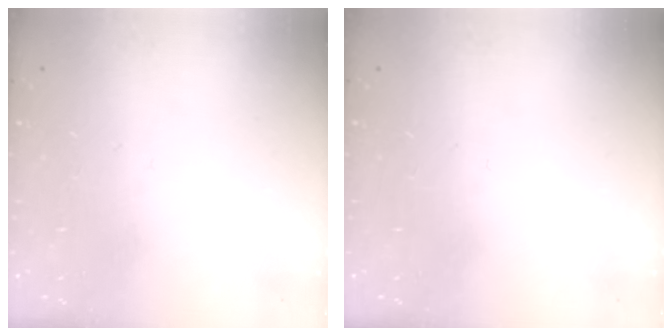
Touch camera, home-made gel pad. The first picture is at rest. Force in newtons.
{"total": 0.0}